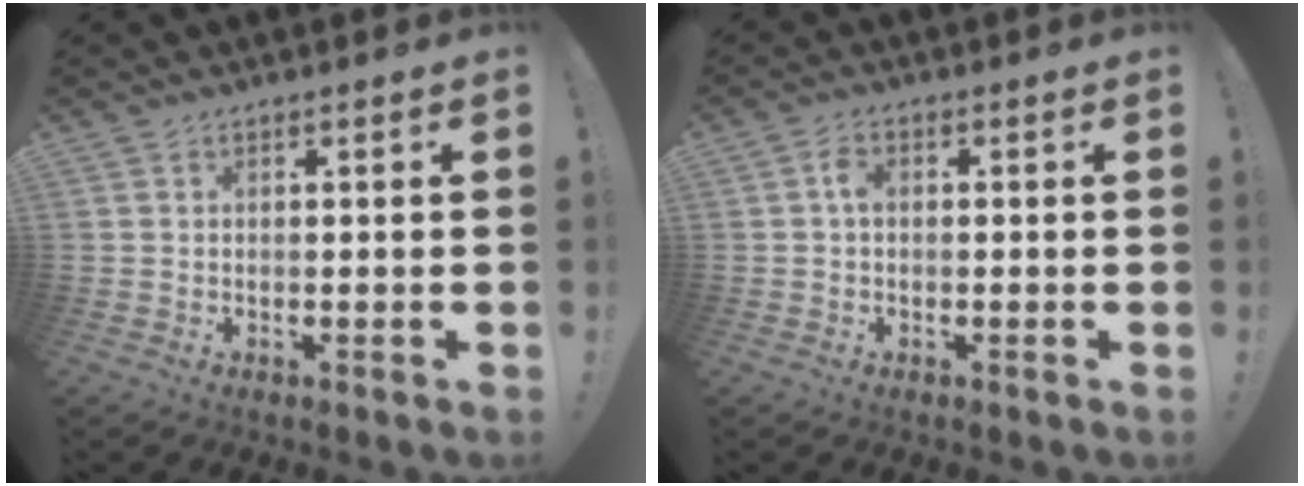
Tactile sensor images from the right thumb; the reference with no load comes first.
{"total": 2.5, "force": [0.0, 1.5, 2.0], "torque": [-0.031, 0.005, -0.003]}